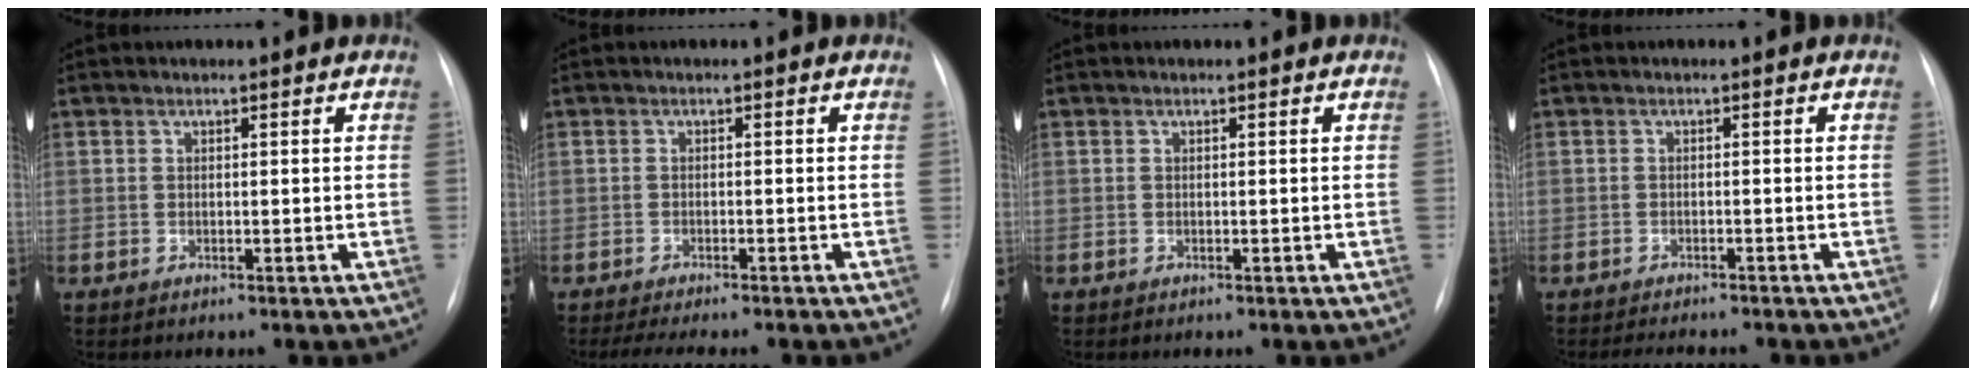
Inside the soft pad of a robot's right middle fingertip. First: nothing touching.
{"total": 7.6, "force": [-6.4, 1.3, 3.8], "torque": [-0.054, -0.006, -0.092]}
{"total": 0.0}
{"total": 5.4, "force": [-4.8, 1.1, 2.0], "torque": [-0.024, -0.004, -0.065]}